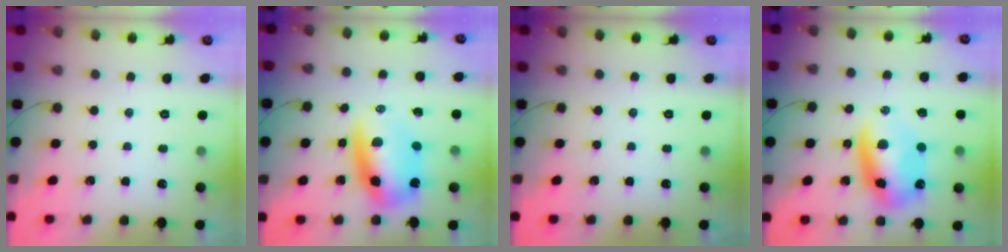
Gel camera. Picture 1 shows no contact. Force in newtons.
{"total": 11.3, "press": 11.0, "slide": 2.8}
{"total": 0.0}
{"total": 11.3, "press": 11.0, "slide": 2.5}